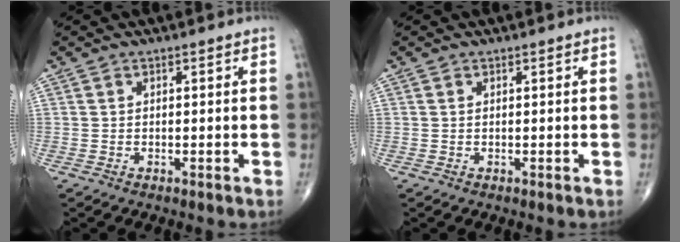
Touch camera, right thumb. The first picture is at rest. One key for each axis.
{"total": 0.0}